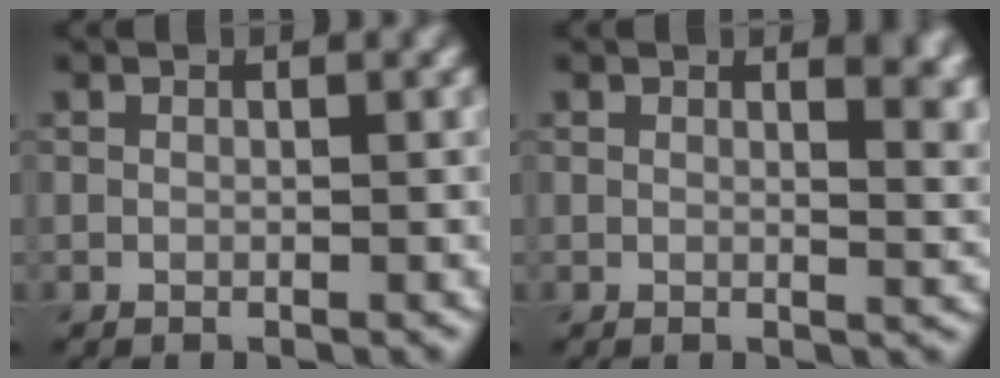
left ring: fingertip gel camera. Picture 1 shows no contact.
{"total": 4.0, "force": [2.3, 1.8, 2.7], "torque": [-0.013, 0.001, 0.029]}